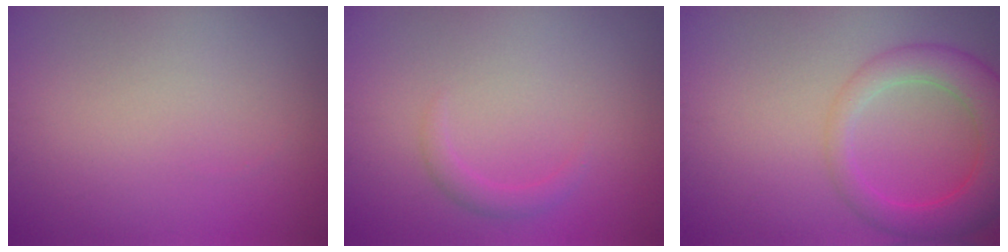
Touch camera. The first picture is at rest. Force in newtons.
{"total": 1.3, "press": 1.3, "slide": 0.2}
{"total": 5.5, "press": 5.5, "slide": 0.3}